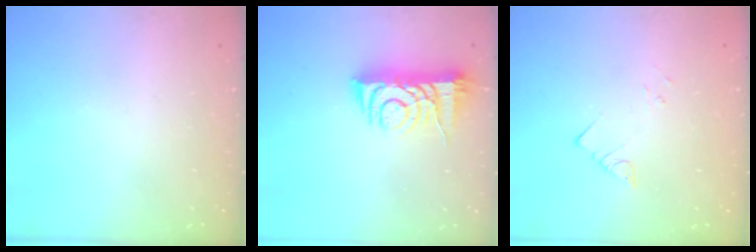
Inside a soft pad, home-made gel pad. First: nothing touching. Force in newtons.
{"total": 8.4, "press": 8.3, "slide": 0.9}
{"total": 2.9, "press": 2.9, "slide": 0.4}